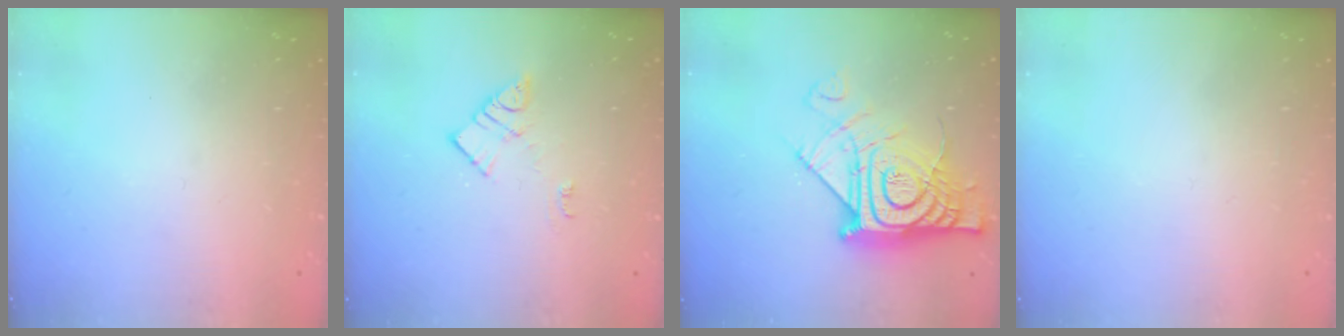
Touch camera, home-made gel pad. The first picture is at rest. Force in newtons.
{"total": 8.5, "press": 8.5, "slide": 0.6}
{"total": 15.9, "press": 15.7, "slide": 1.9}
{"total": 1.8, "press": 1.8, "slide": 0.1}